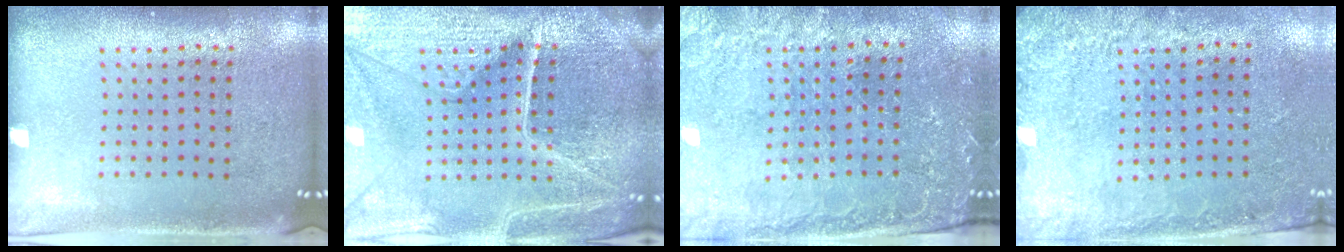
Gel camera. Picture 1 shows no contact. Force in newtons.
{"total": 6.0, "press": 5.4, "slide": 2.5}
{"total": 0.7, "press": 0.6, "slide": 0.4}
{"total": 2.8, "press": 1.9, "slide": 2.0}